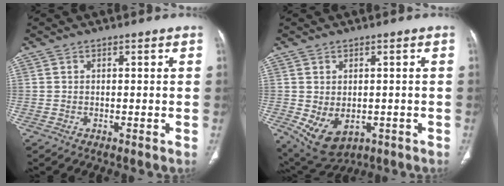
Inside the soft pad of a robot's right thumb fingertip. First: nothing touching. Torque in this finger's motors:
{"motor_torque": [-0.51, 0.33, 0.14, 0.69, 0.01]}